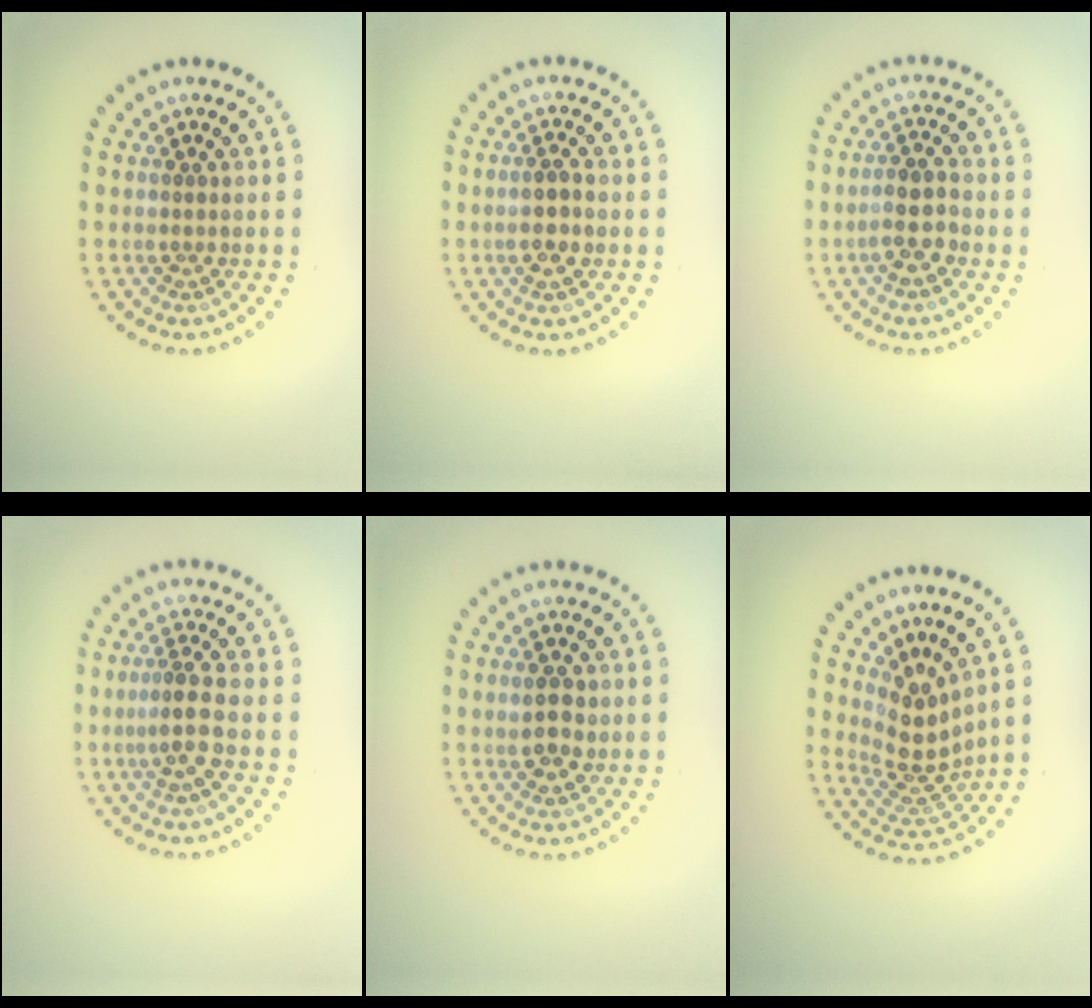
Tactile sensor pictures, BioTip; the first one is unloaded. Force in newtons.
{"total": 1.7, "press": 1.6, "slide": 0.5}
{"total": 2.5, "press": 2.3, "slide": 0.9}
{"total": 2.6, "press": 2.3, "slide": 1.2}
{"total": 2.4, "press": 2.4, "slide": 0.4}
{"total": 3.5, "press": 2.6, "slide": 2.4}